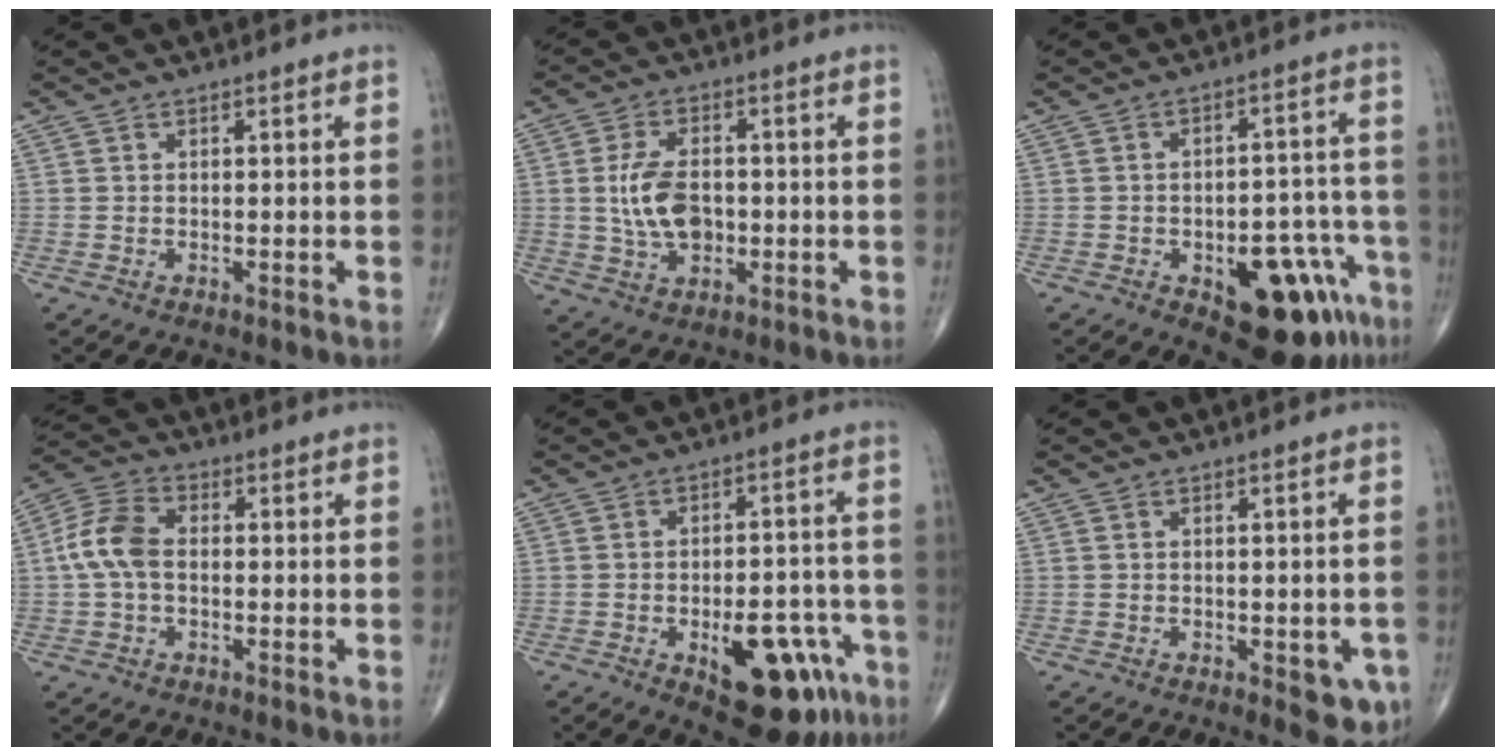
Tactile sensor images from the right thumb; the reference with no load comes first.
{"total": 9.1, "force": [-0.3, 5.6, 7.2], "torque": [-0.127, 0.003, -0.002]}
{"total": 15.8, "force": [-7.7, 7.2, 11.8], "torque": [-0.105, 0.049, -0.090]}
{"total": 8.2, "force": [-0.1, 5.2, 6.4], "torque": [-0.134, 0.024, -0.012]}
{"total": 16.7, "force": [-7.4, 7.6, 12.8], "torque": [-0.129, 0.038, -0.086]}
{"total": 5.7, "force": [-2.0, 2.5, 4.7], "torque": [-0.035, -0.005, -0.020]}